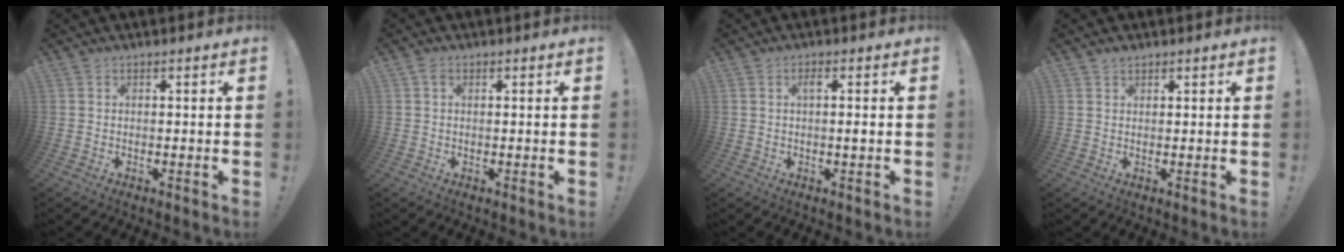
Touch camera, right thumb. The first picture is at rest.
{"total": 1.2, "force": [0.4, 0.7, 0.9], "torque": [-0.014, 0.001, 0.005]}
{"total": 1.9, "force": [0.0, 0.1, 1.9], "torque": [-0.029, 0.001, -0.005]}
{"total": 1.4, "force": [1.2, 0.6, 0.4], "torque": [-0.003, -0.006, 0.023]}